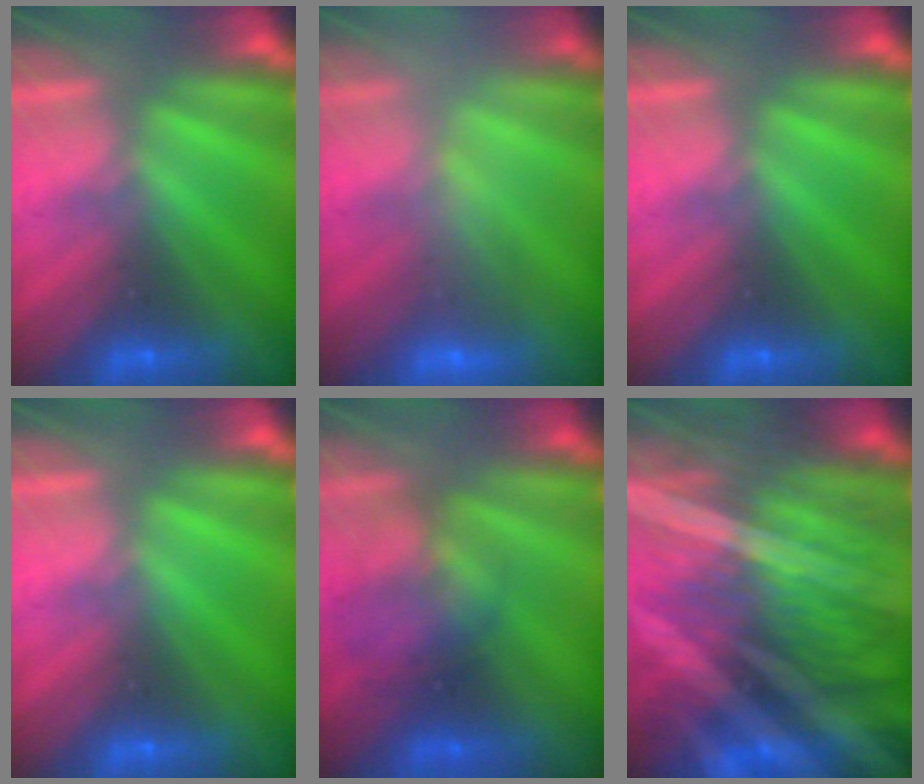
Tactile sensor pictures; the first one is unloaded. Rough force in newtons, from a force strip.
{"total": 2.2}
{"total": 0.0}
{"total": 0.0}
{"total": 2.3}
{"total": 8.2}